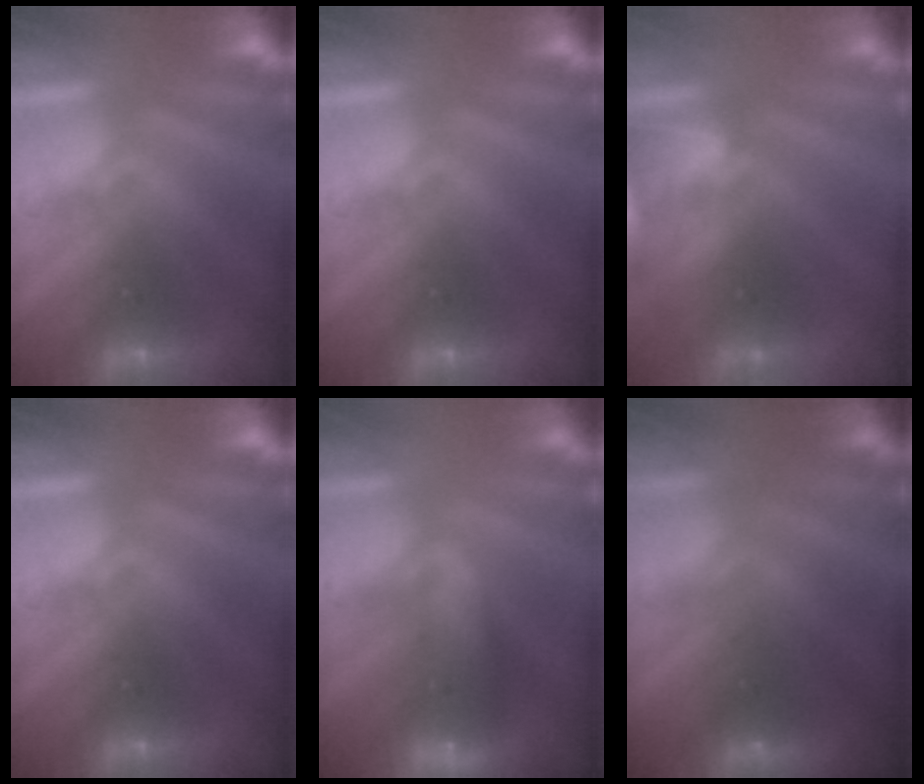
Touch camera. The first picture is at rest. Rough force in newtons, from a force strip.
{"total": 0.0}
{"total": 6.6}
{"total": 0.0}
{"total": 8.3}
{"total": 7.3}